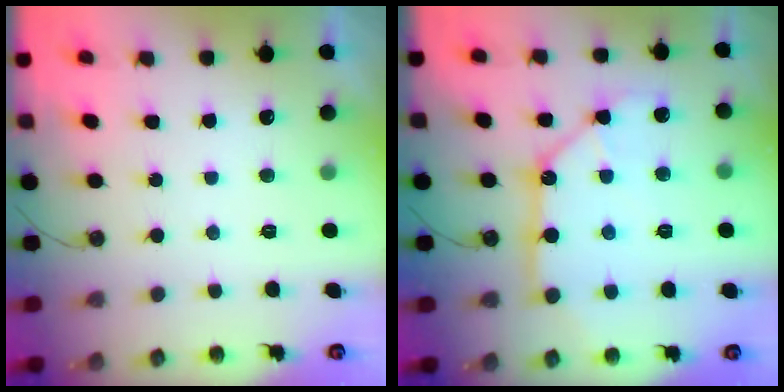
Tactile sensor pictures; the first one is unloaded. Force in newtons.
{"total": 11.8, "press": 11.8, "slide": 1.2}